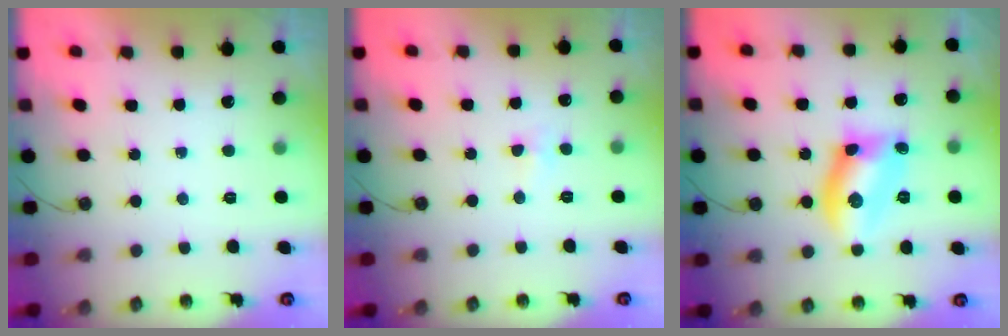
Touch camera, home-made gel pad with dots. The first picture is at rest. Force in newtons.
{"total": 3.6, "press": 3.5, "slide": 0.9}
{"total": 12.2, "press": 11.8, "slide": 3.0}